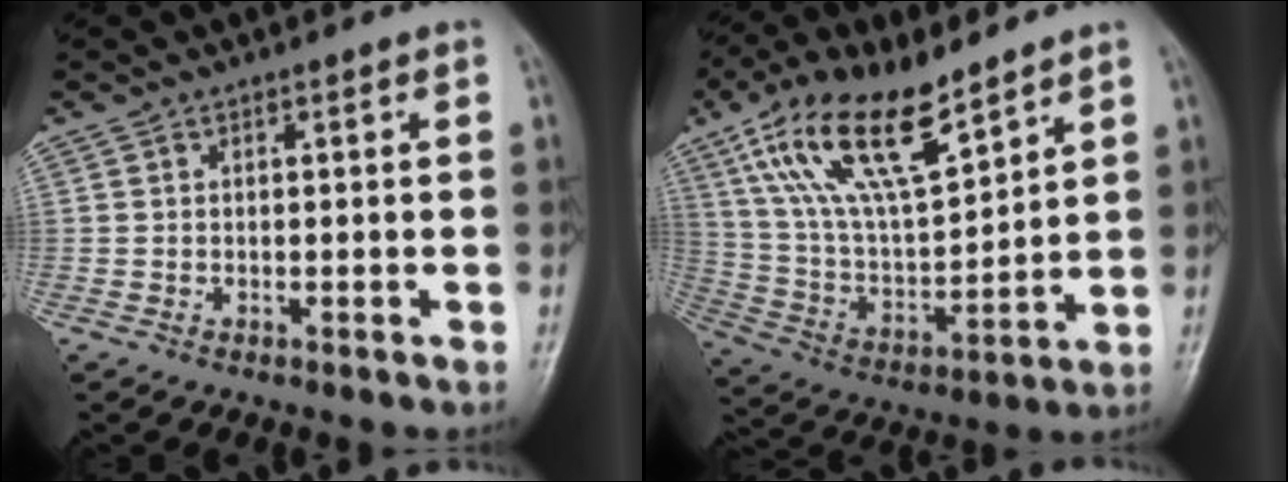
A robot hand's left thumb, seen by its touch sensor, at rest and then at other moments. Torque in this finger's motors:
{"motor_torque": [1.19, 1.20, 1.40, -1.37, 0.50]}